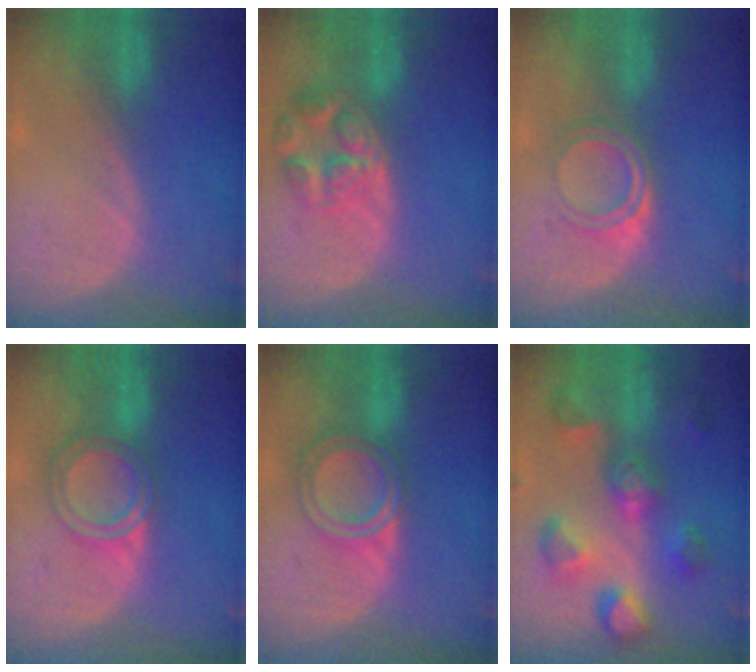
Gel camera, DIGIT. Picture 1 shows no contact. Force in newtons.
{"total": 7.8, "press": 7.0, "slide": 3.5}
{"total": 4.2, "press": 4.1, "slide": 0.5}
{"total": 5.9, "press": 5.4, "slide": 2.4}
{"total": 6.6, "press": 5.9, "slide": 3.0}
{"total": 9.9, "press": 9.7, "slide": 1.9}